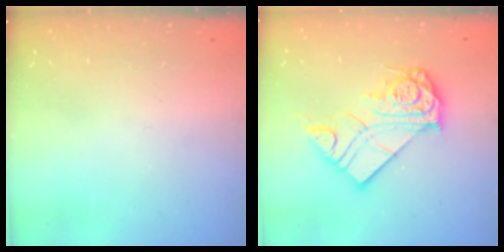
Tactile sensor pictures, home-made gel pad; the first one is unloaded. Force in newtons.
{"total": 13.7, "press": 13.6, "slide": 1.4}